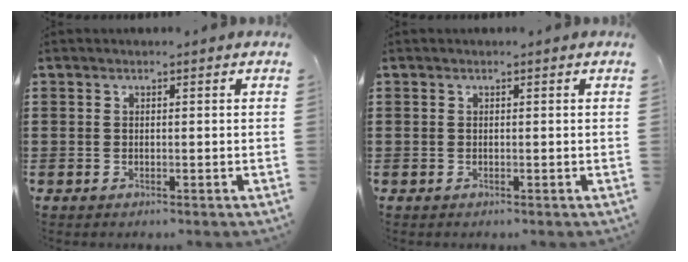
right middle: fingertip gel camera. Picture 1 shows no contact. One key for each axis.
{"total": 0.0}